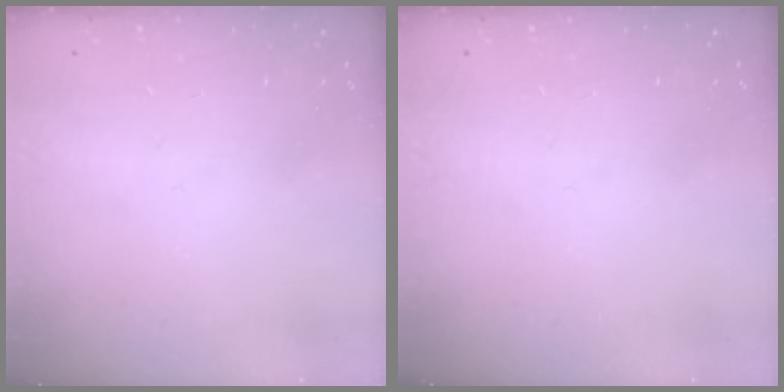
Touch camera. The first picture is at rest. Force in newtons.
{"total": 0.0}